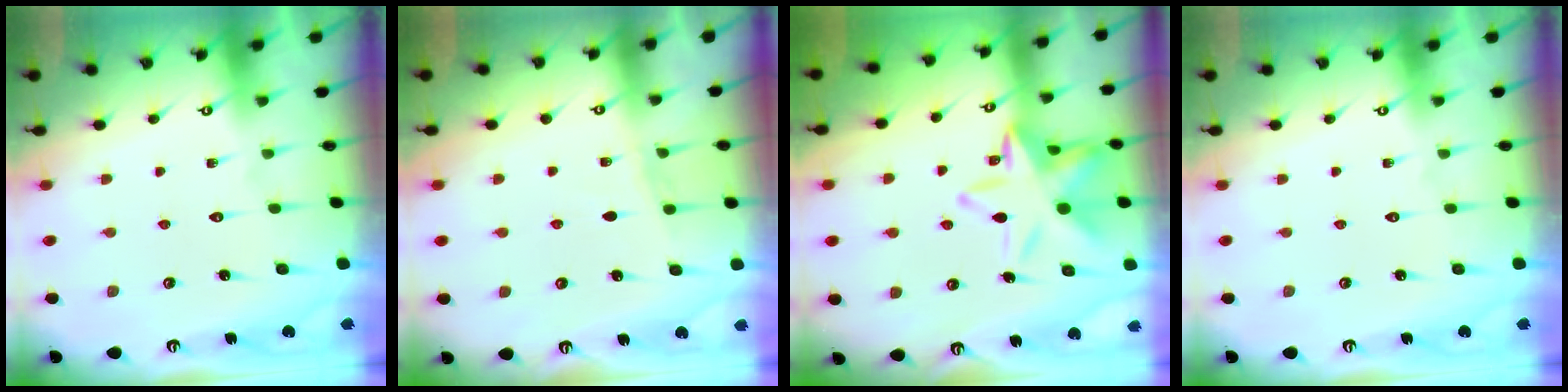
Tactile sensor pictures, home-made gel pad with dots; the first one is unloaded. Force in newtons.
{"total": 3.3, "press": 3.3, "slide": 0.4}
{"total": 14.0, "press": 13.9, "slide": 1.3}
{"total": 0.0}